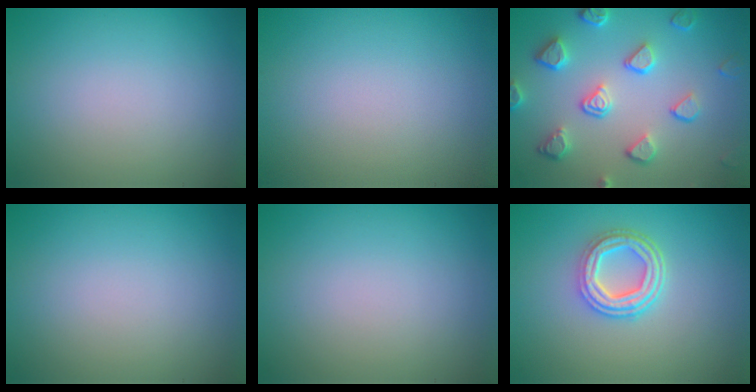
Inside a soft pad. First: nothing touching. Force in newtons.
{"total": 0.0}
{"total": 4.6, "press": 3.9, "slide": 2.4}
{"total": 0.0}
{"total": 0.0}
{"total": 4.5, "press": 3.4, "slide": 2.9}